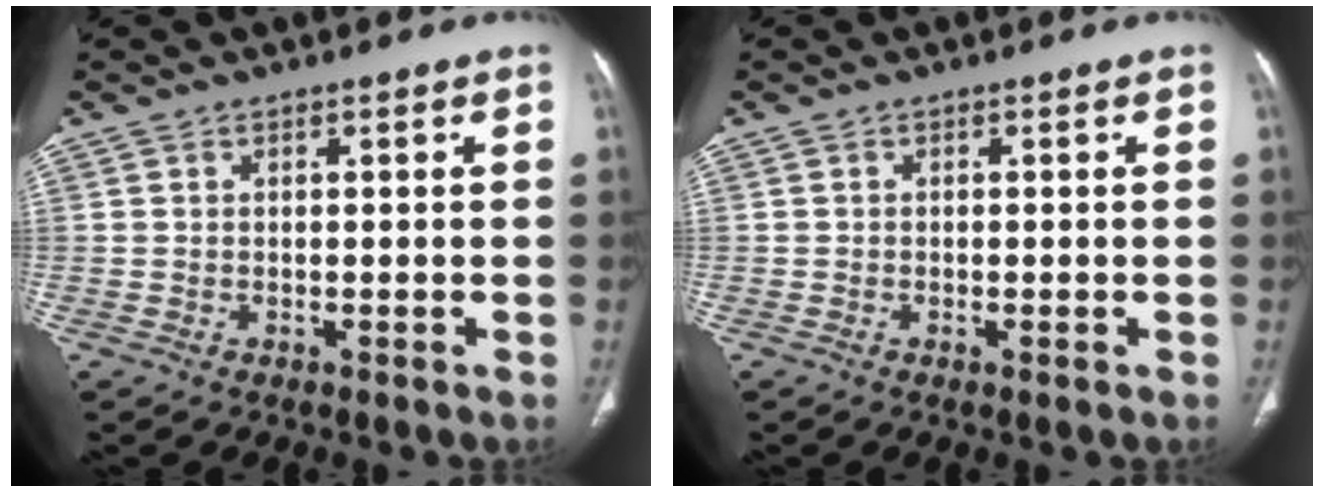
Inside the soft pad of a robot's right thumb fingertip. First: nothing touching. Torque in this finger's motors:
{"motor_torque": [-0.57, -0.29, -0.30, -0.02, -0.08]}